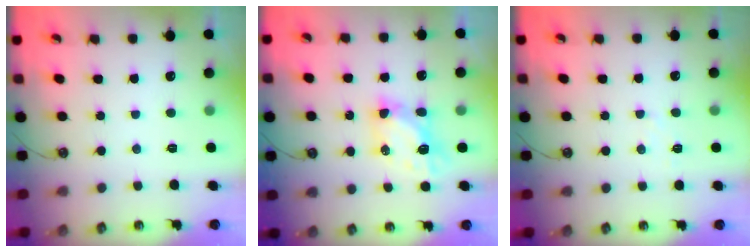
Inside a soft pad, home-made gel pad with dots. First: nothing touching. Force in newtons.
{"total": 6.4, "press": 6.4, "slide": 0.5}
{"total": 3.9, "press": 3.9, "slide": 0.5}